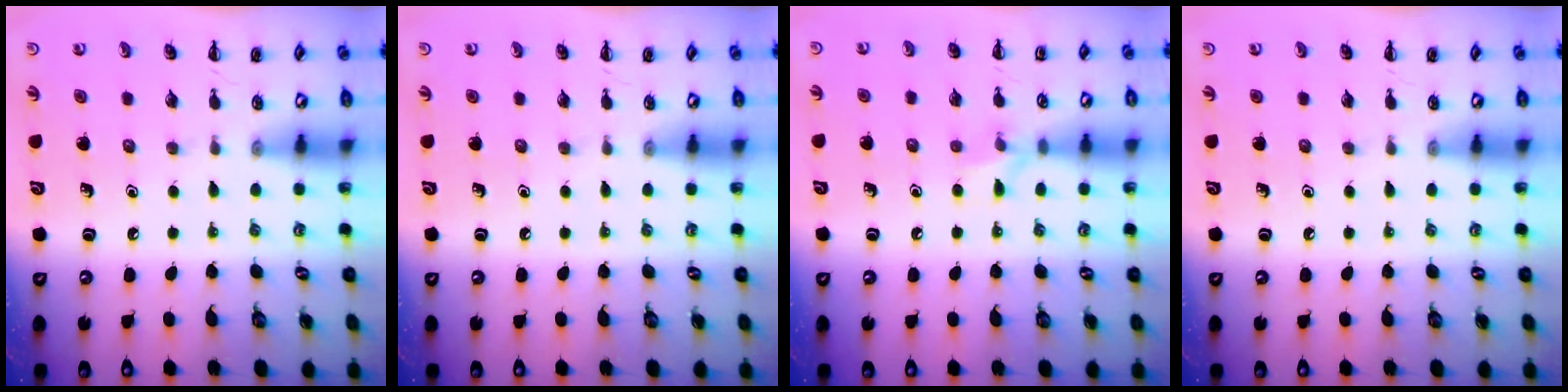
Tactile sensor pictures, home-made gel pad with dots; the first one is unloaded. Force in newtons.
{"total": 0.0}
{"total": 6.4, "press": 6.2, "slide": 1.6}
{"total": 0.0}